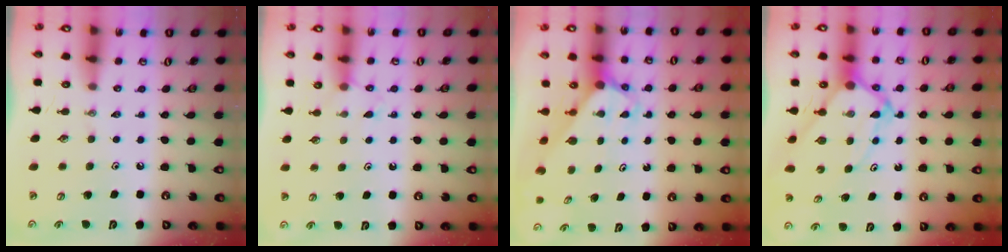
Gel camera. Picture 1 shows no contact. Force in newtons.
{"total": 5.3, "press": 5.3, "slide": 0.5}
{"total": 3.0, "press": 3.0, "slide": 0.2}
{"total": 7.4, "press": 7.3, "slide": 0.7}